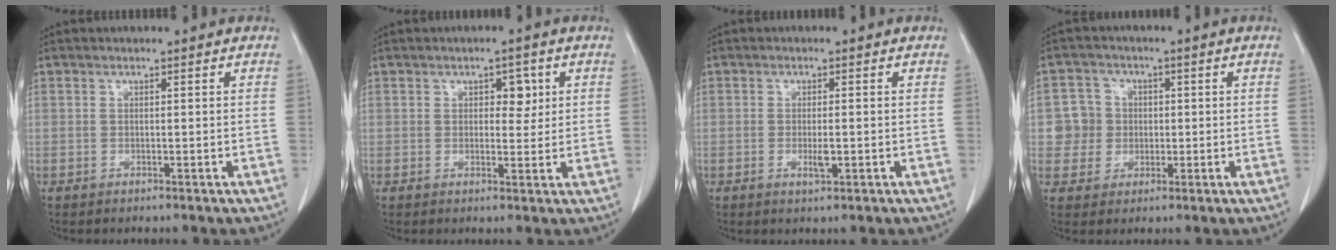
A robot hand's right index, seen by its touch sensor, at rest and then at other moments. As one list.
[{"total": 3.1, "force": [1.0, 1.8, 2.3], "torque": [-0.025, 0.005, 0.013]}, {"total": 2.0, "force": [-0.5, 0.5, 1.9], "torque": [-0.035, -0.001, -0.005]}, {"total": 5.1, "force": [0.0, 5.1, 0.5], "torque": [-0.004, 0.017, 0.004]}]